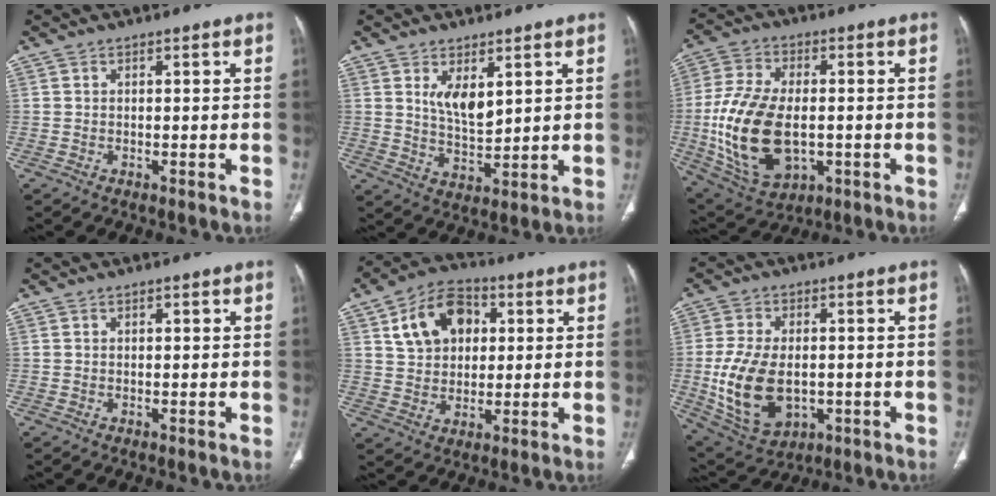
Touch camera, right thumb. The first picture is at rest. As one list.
[{"total": 6.6, "force": [2.9, 3.1, 5.1], "torque": [-0.079, -0.030, 0.062]}, {"total": 19.2, "force": [-2.3, 11.2, 15.5], "torque": [-0.307, -0.004, -0.025]}, {"total": 0.8, "force": [0.5, 0.3, 0.6], "torque": [-0.006, 0.000, 0.007]}, {"total": 12.8, "force": [4.1, 9.1, 8.1], "torque": [-0.108, 0.004, 0.066]}, {"total": 15.1, "force": [-1.9, 9.4, 11.7], "torque": [-0.218, -0.006, -0.012]}]